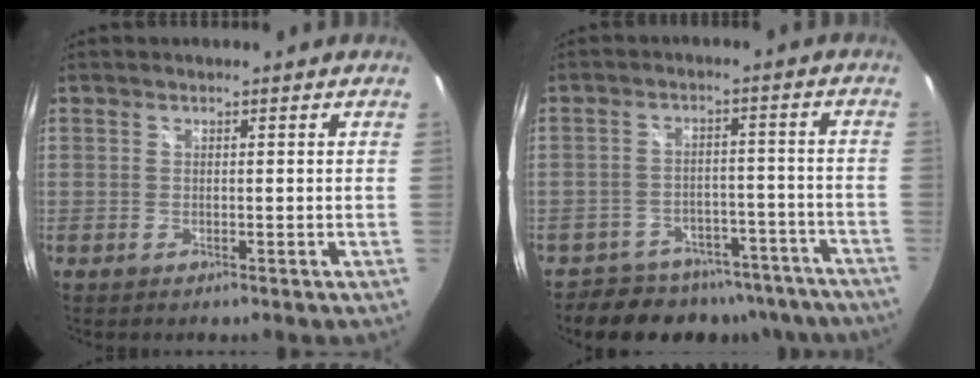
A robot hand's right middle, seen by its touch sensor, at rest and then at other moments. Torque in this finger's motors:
{"motor_torque": [0.62, -1.02, 0.08, 0.02]}